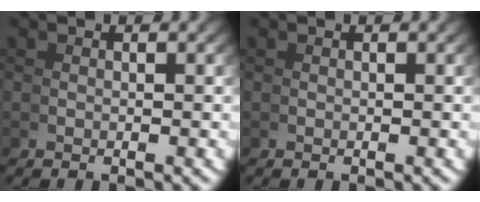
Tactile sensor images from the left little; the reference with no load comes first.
{"total": 0.0}